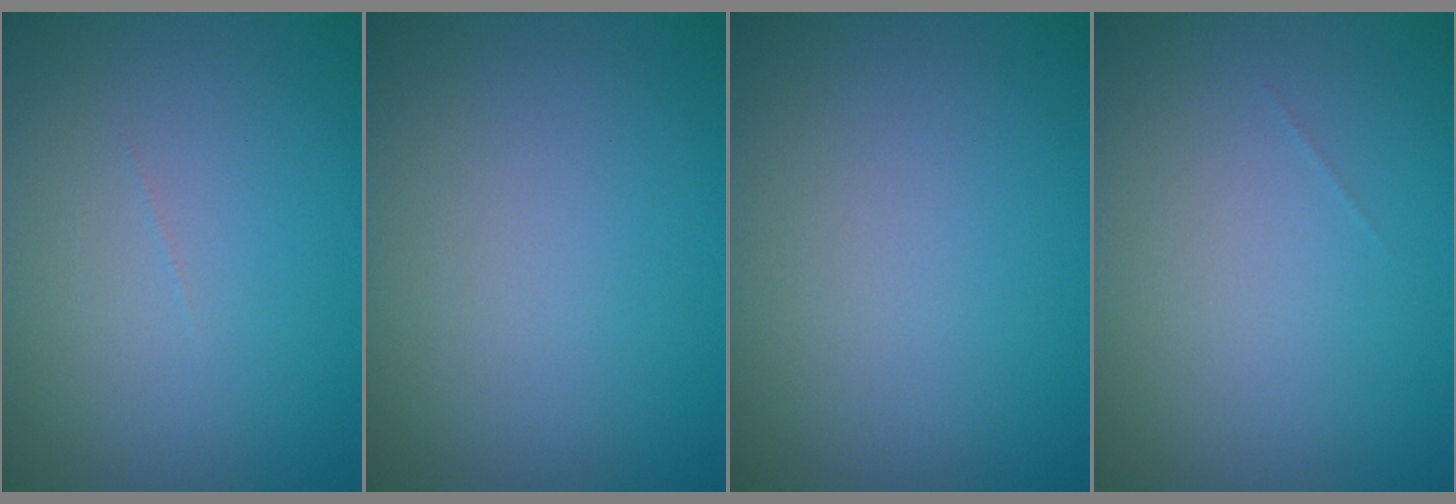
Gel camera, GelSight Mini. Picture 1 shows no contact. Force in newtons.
{"total": 0.0}
{"total": 0.0}
{"total": 0.0}